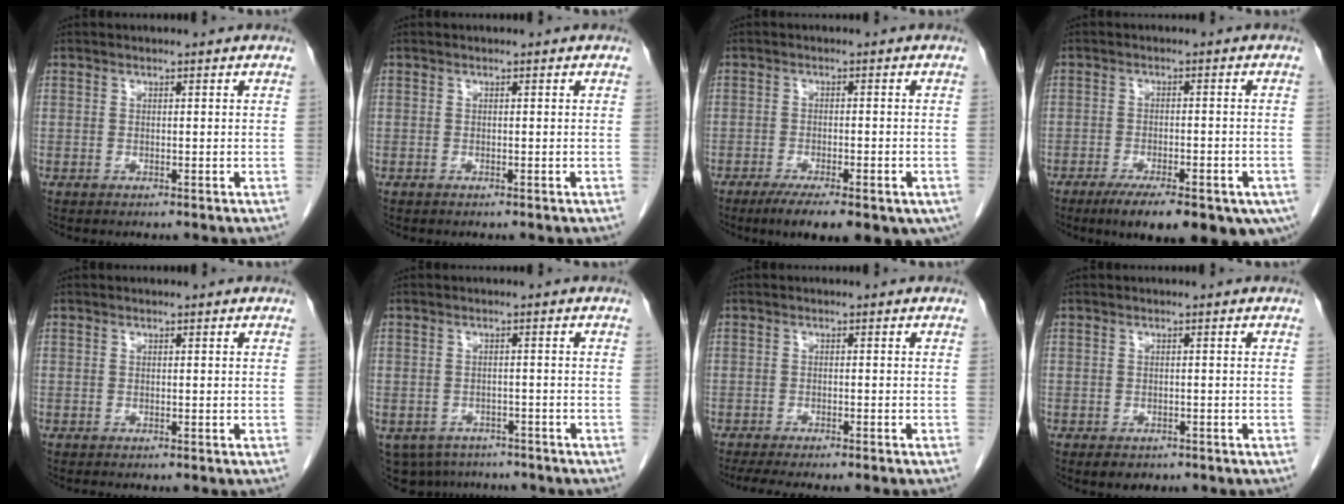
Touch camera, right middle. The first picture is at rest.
{"total": 0.0}
{"total": 13.6, "force": [-8.7, 4.2, 9.6], "torque": [-0.111, -0.012, -0.117]}
{"total": 16.7, "force": [-10.7, 5.0, 11.8], "torque": [-0.123, -0.016, -0.141]}
{"total": 0.0}
{"total": 8.3, "force": [-6.4, 5.0, 1.9], "torque": [-0.040, -0.002, -0.081]}
{"total": 7.5, "force": [-6.3, 0.5, 4.1], "torque": [-0.051, -0.012, -0.093]}
{"total": 2.8, "force": [-1.9, 1.6, 1.1], "torque": [-0.013, -0.001, -0.021]}